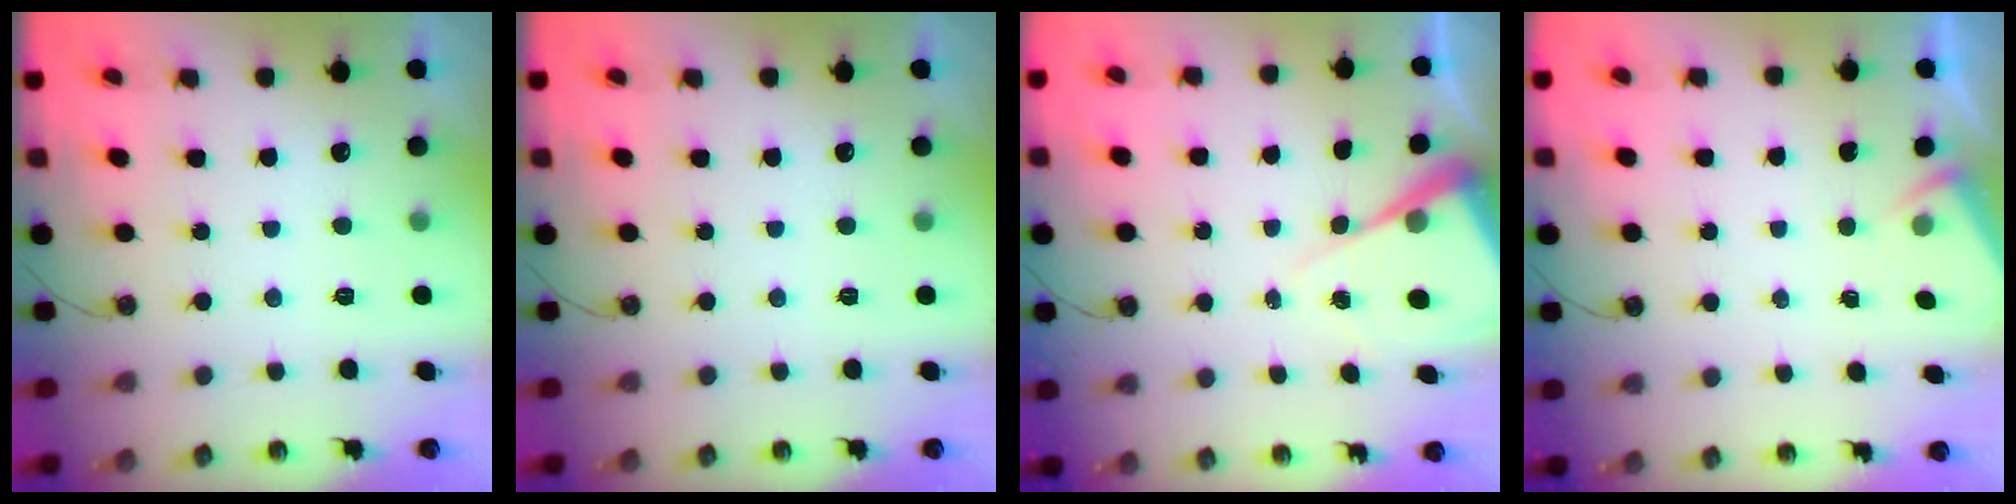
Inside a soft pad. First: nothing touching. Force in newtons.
{"total": 0.0}
{"total": 7.8, "press": 7.8, "slide": 0.5}
{"total": 2.1, "press": 2.1, "slide": 0.3}